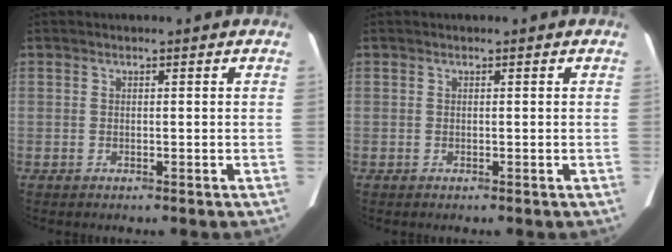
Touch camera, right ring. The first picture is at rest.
{"total": 0.0}